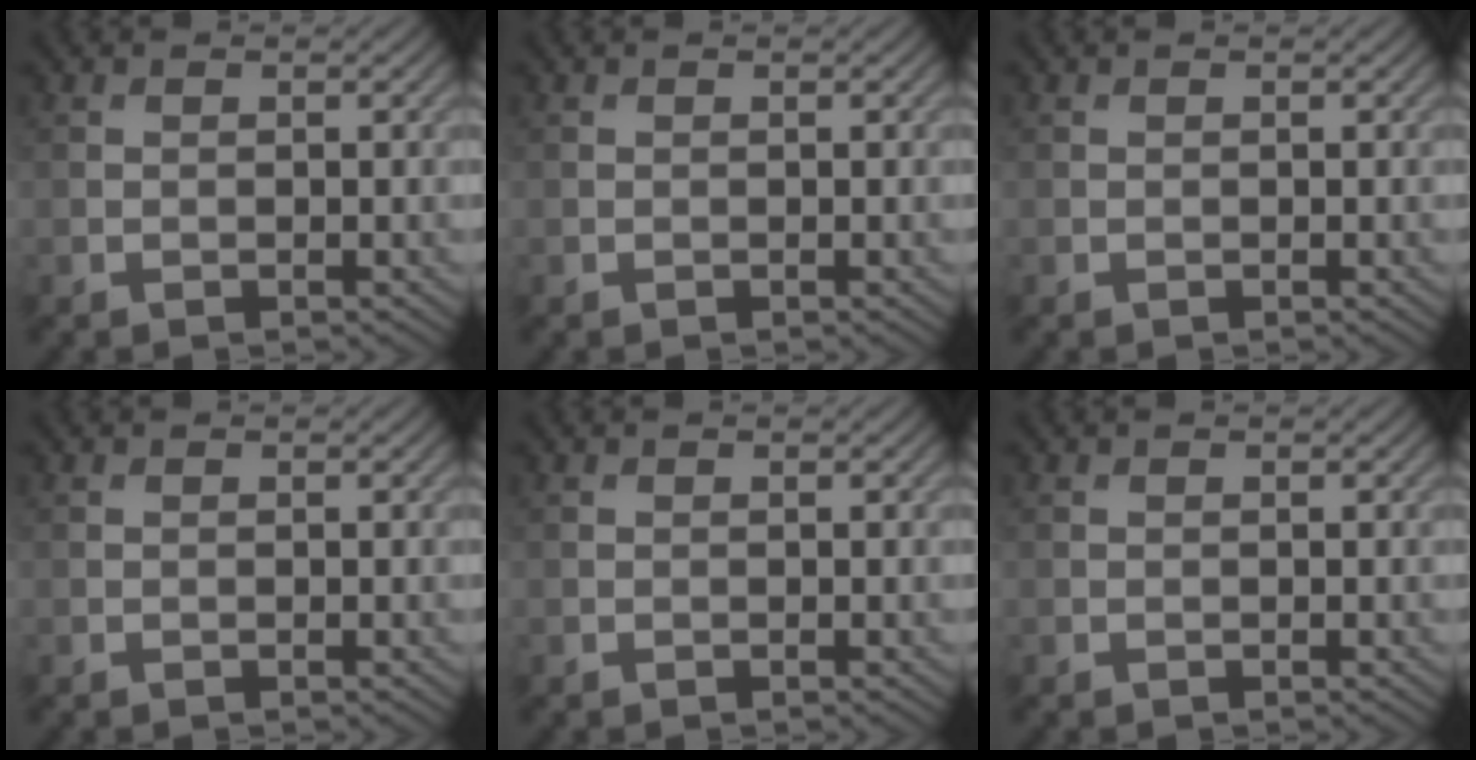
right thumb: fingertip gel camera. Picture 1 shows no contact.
{"total": 0.0}
{"total": 0.0}
{"total": 0.0}
{"total": 0.0}
{"total": 0.0}